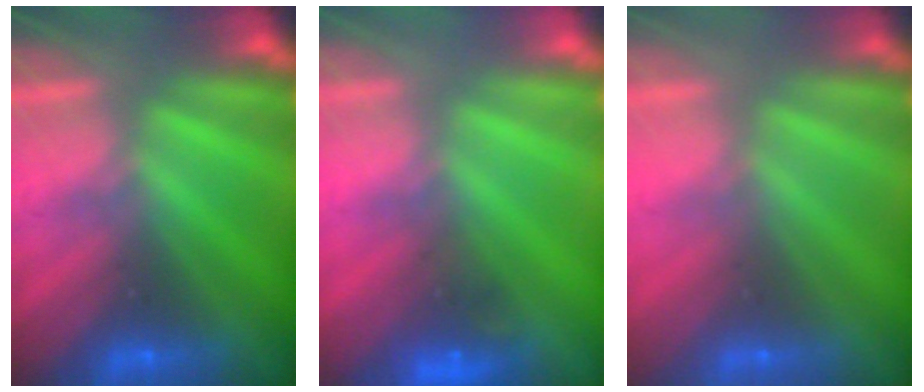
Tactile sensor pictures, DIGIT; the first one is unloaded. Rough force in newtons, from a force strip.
{"total": 4.7}
{"total": 2.9}